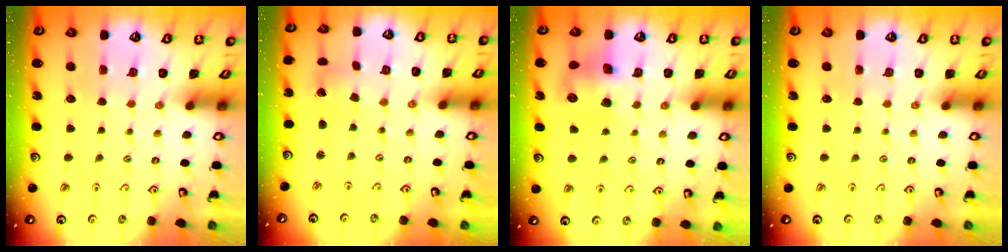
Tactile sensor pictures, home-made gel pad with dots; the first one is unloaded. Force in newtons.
{"total": 1.5, "press": 1.5, "slide": 0.1}
{"total": 10.1, "press": 10.1, "slide": 0.6}
{"total": 0.0}